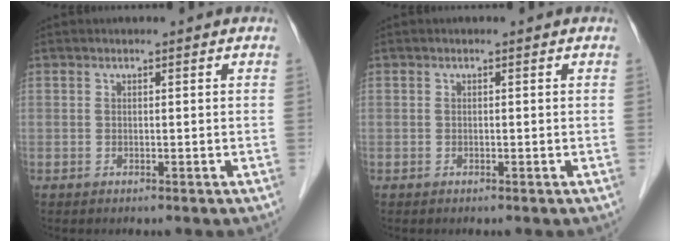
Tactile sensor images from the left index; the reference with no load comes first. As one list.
[{"total": 0.0}]